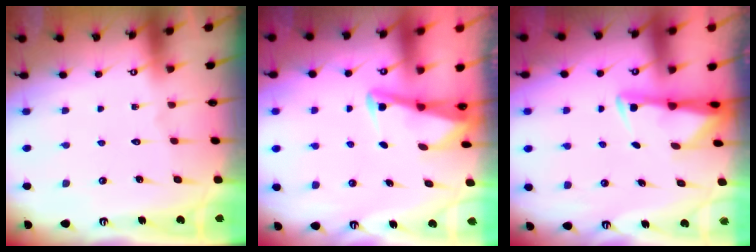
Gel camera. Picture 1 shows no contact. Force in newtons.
{"total": 2.8, "press": 2.8, "slide": 0.4}
{"total": 3.0, "press": 2.9, "slide": 0.5}